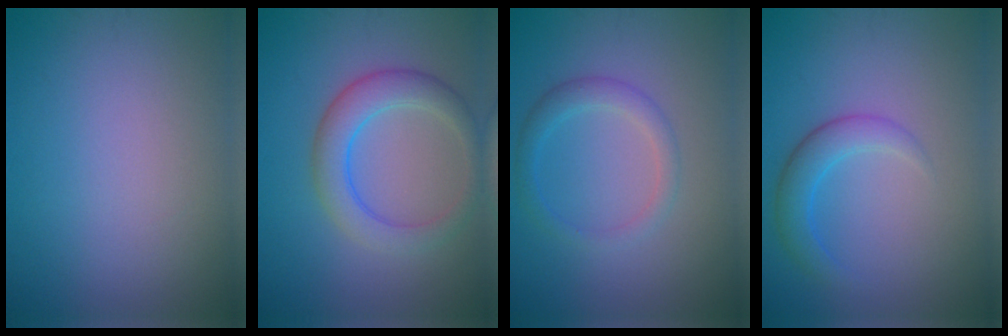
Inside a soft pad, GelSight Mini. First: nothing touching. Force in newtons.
{"total": 4.3, "press": 4.3, "slide": 0.2}
{"total": 2.3, "press": 2.3, "slide": 0.0}
{"total": 2.8, "press": 2.8, "slide": 0.1}